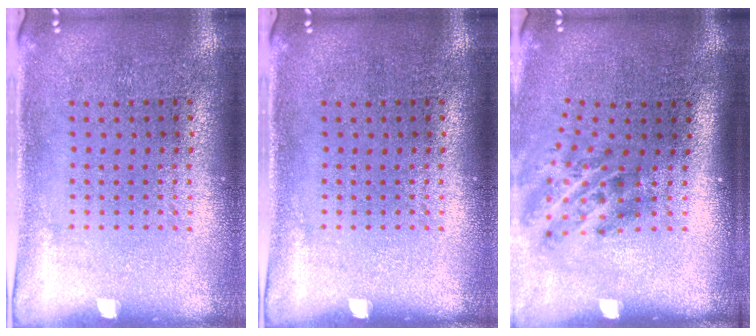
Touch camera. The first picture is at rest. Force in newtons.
{"total": 0.0}
{"total": 1.9, "press": 1.2, "slide": 1.5}